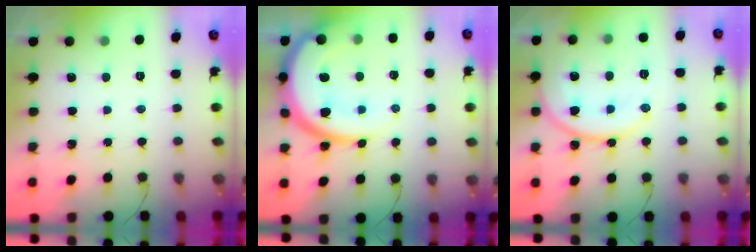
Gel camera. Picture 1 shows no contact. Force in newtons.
{"total": 18.0, "press": 18.0, "slide": 1.4}
{"total": 13.7, "press": 13.6, "slide": 1.4}